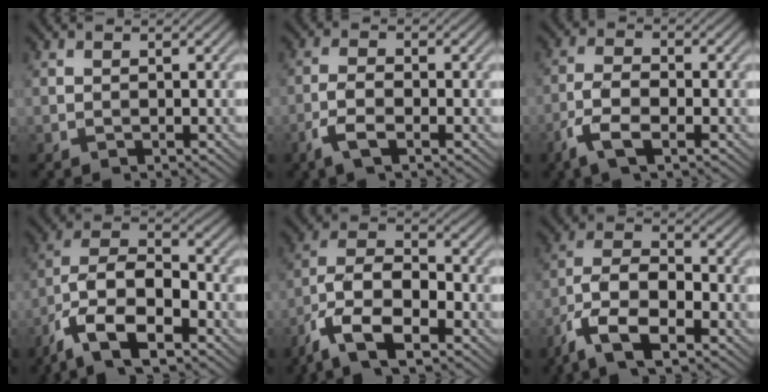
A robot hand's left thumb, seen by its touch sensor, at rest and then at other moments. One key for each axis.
{"total": 3.8, "fx": -2.1, "fy": 1.2, "fz": 3.0, "tx": -0.071, "ty": 0.001, "tz": -0.048}
{"total": 5.5, "fx": -3.0, "fy": 2.1, "fz": 4.2, "tx": -0.098, "ty": -0.004, "tz": -0.067}
{"total": 12.5, "fx": -7.0, "fy": 5.5, "fz": 8.8, "tx": -0.180, "ty": -0.007, "tz": -0.145}
{"total": 11.4, "fx": -6.5, "fy": 4.9, "fz": 7.9, "tx": -0.159, "ty": -0.003, "tz": -0.137}
{"total": 10.3, "fx": -6.0, "fy": 4.2, "fz": 7.3, "tx": -0.145, "ty": -0.004, "tz": -0.125}